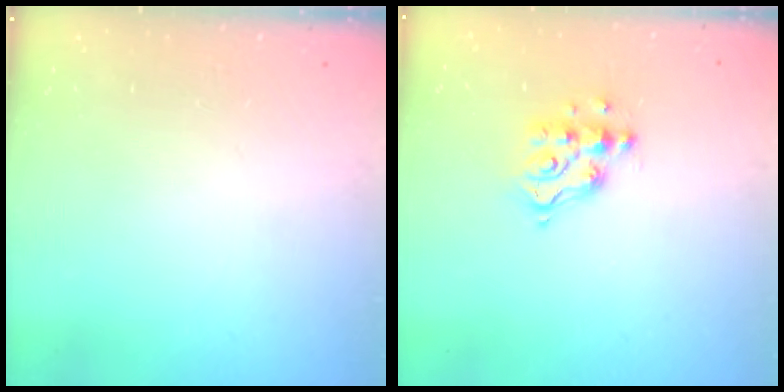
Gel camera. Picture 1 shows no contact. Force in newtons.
{"total": 9.6, "press": 9.6, "slide": 0.7}